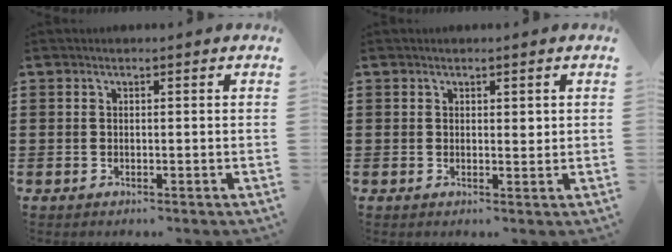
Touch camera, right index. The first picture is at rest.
{"total": 1.0, "force": [0.5, 0.6, 0.7], "torque": [-0.005, 0.001, 0.006]}